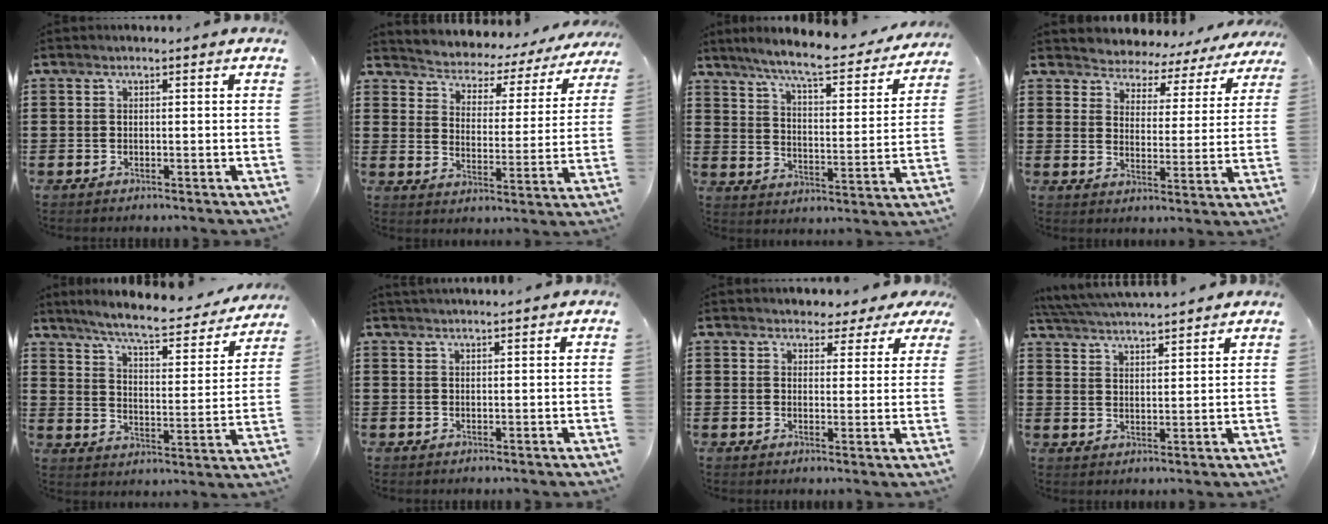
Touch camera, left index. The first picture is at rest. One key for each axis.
{"total": 2.8, "fx": 2.7, "fy": 0.9, "fz": -0.2, "tx": -0.020, "ty": -0.030, "tz": 0.034}
{"total": 7.8, "fx": 6.8, "fy": -0.2, "fz": 3.8, "tx": -0.092, "ty": -0.046, "tz": 0.108}
{"total": 3.4, "fx": 3.3, "fy": 0.7, "fz": -0.6, "tx": -0.015, "ty": -0.028, "tz": 0.048}
{"total": 7.0, "fx": 6.1, "fy": 0.0, "fz": 3.3, "tx": -0.081, "ty": -0.042, "tz": 0.098}
{"total": 1.0, "fx": 1.0, "fy": 0.1, "fz": 0.0, "tx": -0.002, "ty": 0.000, "tz": 0.019}
{"total": 3.0, "fx": 2.5, "fy": 1.6, "fz": 0.3, "tx": -0.012, "ty": -0.002, "tz": 0.044}
{"total": 4.6, "fx": 4.6, "fy": -0.4, "fz": 0.4, "tx": -0.027, "ty": -0.024, "tz": 0.080}